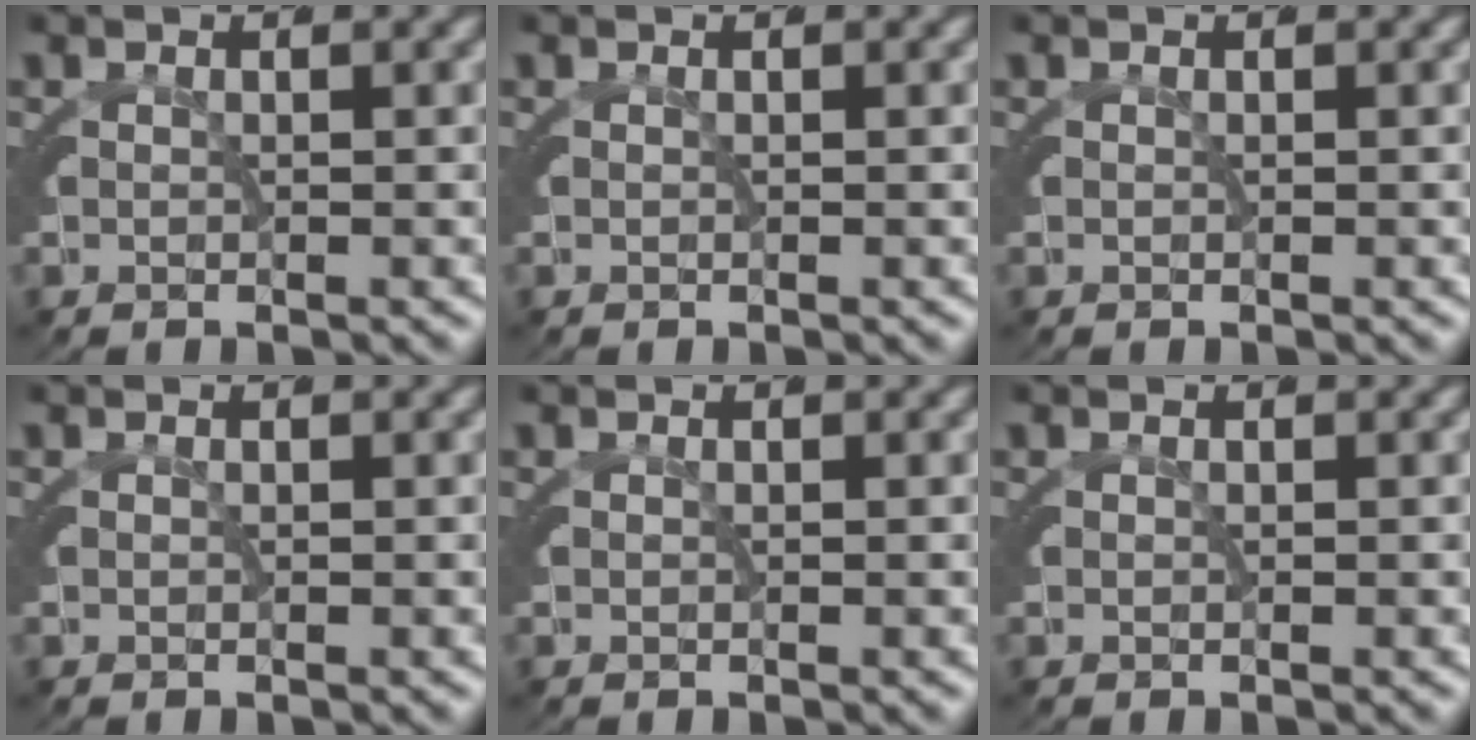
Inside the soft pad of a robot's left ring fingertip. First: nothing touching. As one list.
[{"total": 0.0}, {"total": 0.0}, {"total": 0.0}, {"total": 0.0}, {"total": 0.0}]